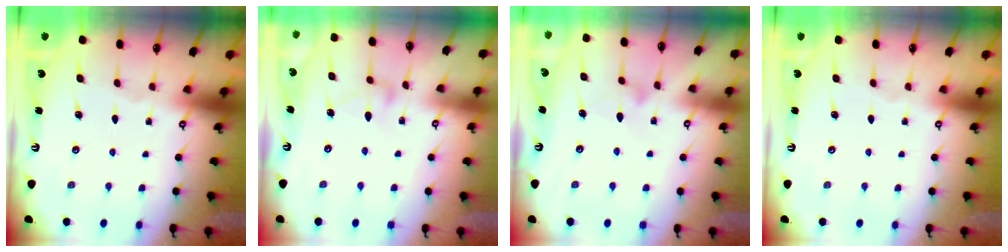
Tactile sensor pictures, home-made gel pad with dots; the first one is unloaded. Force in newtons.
{"total": 4.3, "press": 4.3, "slide": 0.2}
{"total": 5.7, "press": 5.7, "slide": 0.3}
{"total": 0.0}